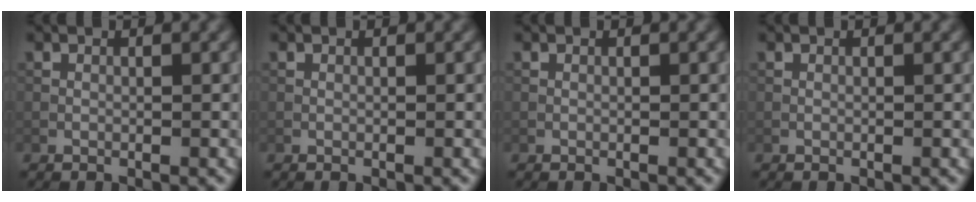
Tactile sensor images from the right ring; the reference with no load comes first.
{"total": 0.0}
{"total": 0.0}
{"total": 0.0}